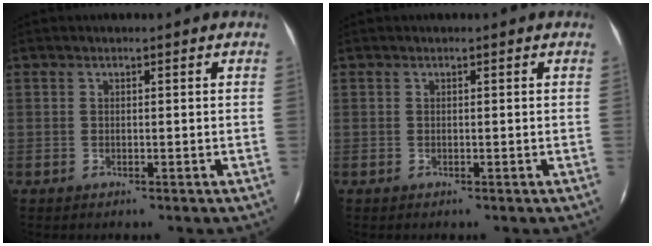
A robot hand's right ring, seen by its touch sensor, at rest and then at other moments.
{"total": 0.0}